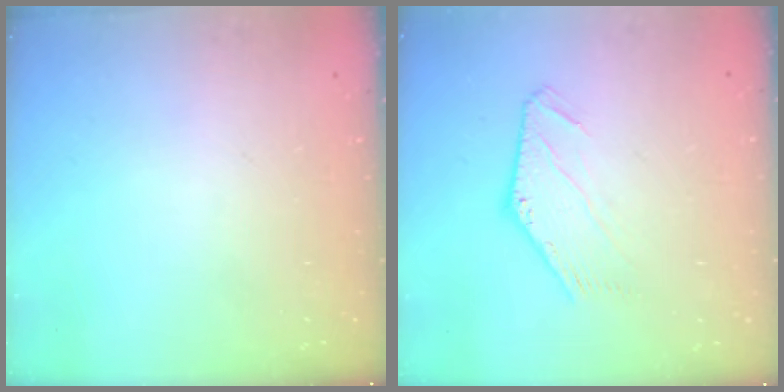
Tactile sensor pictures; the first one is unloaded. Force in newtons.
{"total": 0.0}